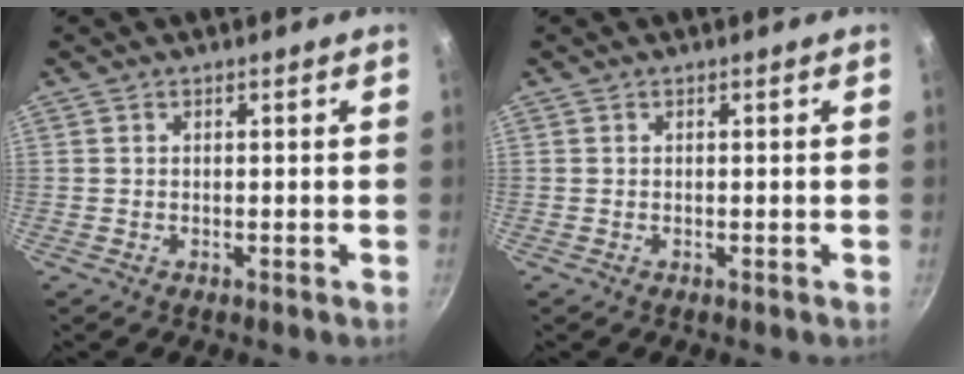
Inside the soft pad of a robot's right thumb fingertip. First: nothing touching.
{"total": 0.0}